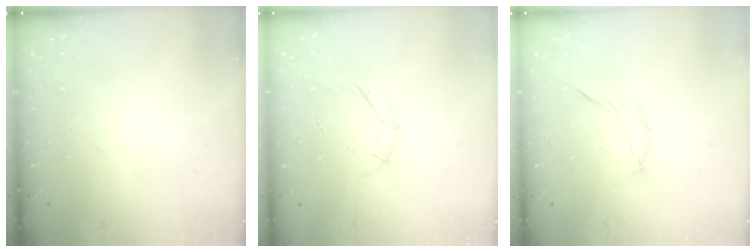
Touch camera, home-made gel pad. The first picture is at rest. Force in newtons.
{"total": 5.6, "press": 5.4, "slide": 1.3}
{"total": 5.5, "press": 5.4, "slide": 0.9}